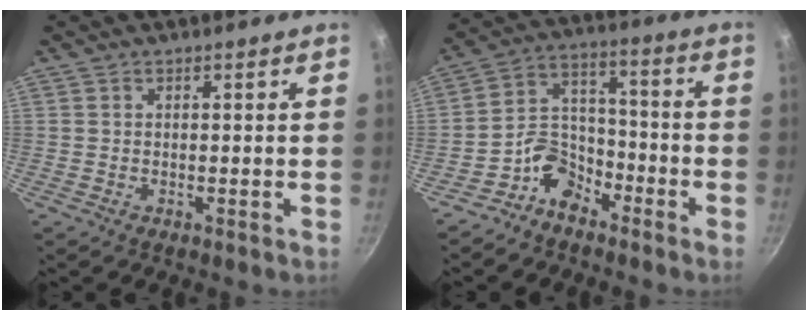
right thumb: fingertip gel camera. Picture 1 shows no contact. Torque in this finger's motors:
{"motor_torque": [3.36, 1.64, -0.24, -0.25, 0.00]}